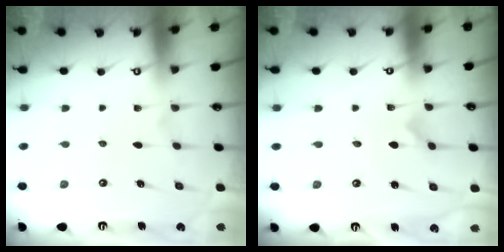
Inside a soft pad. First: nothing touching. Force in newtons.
{"total": 0.0}